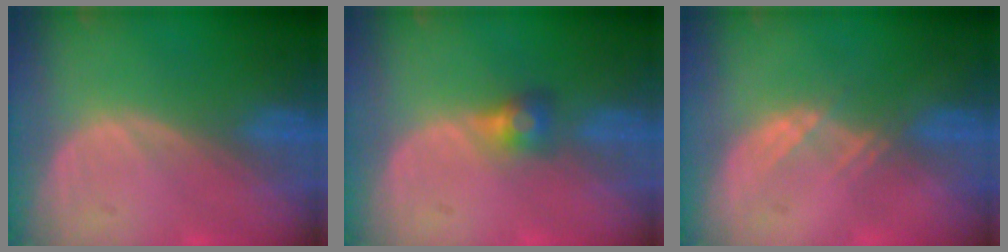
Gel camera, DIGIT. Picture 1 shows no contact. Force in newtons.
{"total": 2.8, "press": 2.6, "slide": 1.0}
{"total": 1.9, "press": 1.8, "slide": 0.8}